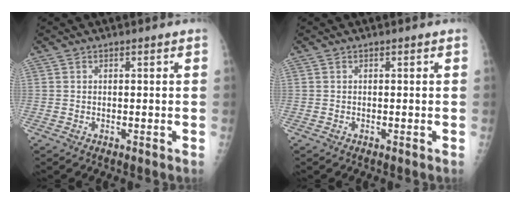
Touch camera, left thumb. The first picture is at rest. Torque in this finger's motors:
{"motor_torque": [0.04, 0.04, 0.00, 0.00, 0.00]}